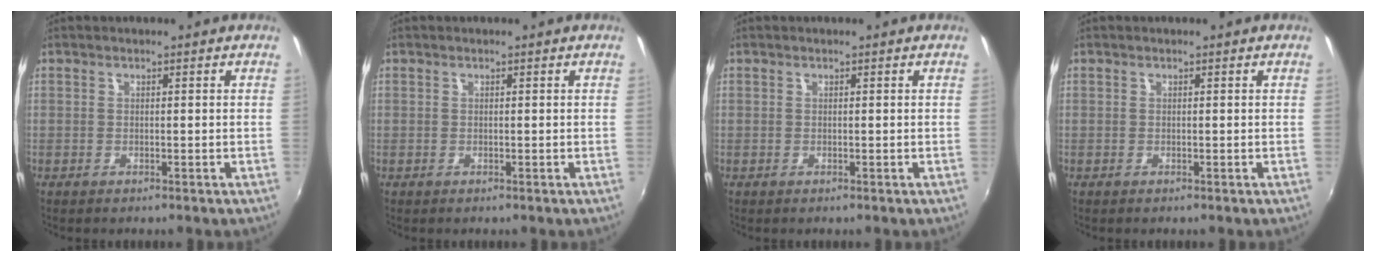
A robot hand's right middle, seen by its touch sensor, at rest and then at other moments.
{"total": 0.0}
{"total": 0.0}
{"total": 0.0}